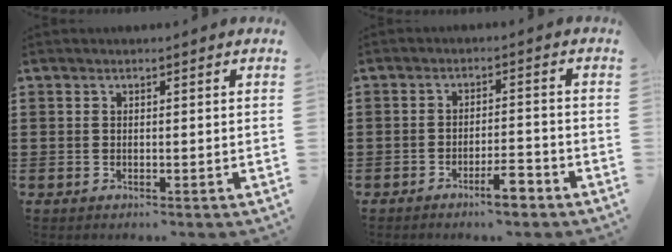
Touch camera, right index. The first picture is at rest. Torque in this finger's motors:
{"motor_torque": [0.63, -0.52, 0.01, 0.00]}